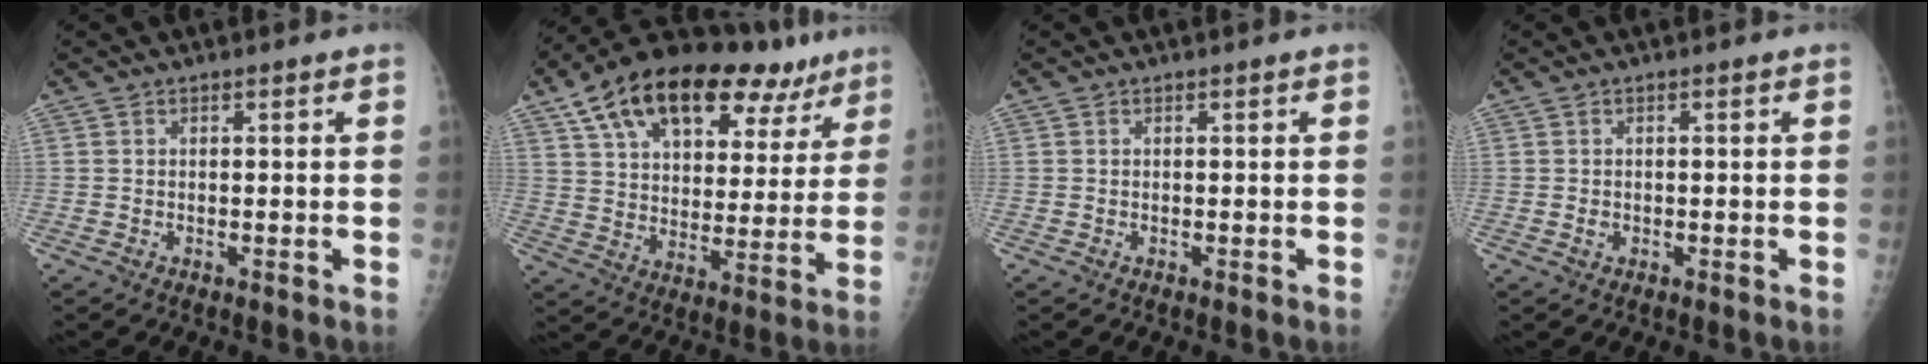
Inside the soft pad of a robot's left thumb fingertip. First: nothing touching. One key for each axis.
{"total": 26.2, "fx": 15.3, "fy": 13.4, "fz": 16.6, "tx": -0.229, "ty": 0.005, "tz": 0.242}
{"total": 0.0}
{"total": 0.9, "fx": -0.2, "fy": 0.7, "fz": 0.5, "tx": -0.005, "ty": 0.001, "tz": -0.002}